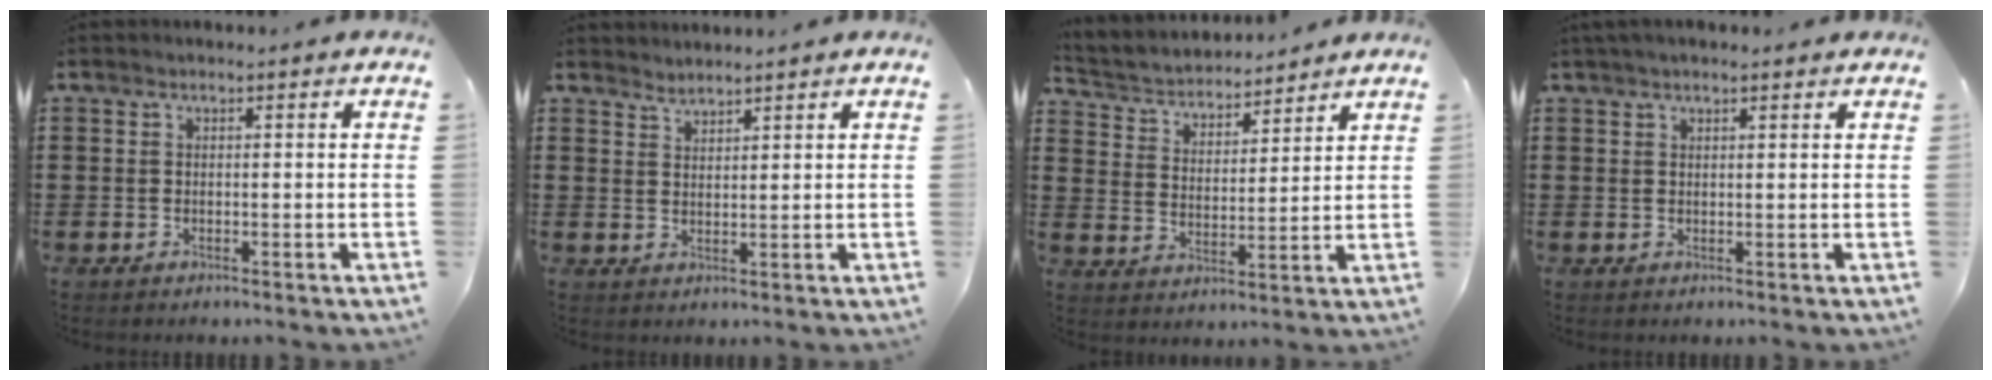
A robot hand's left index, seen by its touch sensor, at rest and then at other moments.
{"total": 1.9, "force": [1.8, 0.0, -0.4], "torque": [0.003, -0.001, 0.037]}
{"total": 3.9, "force": [3.8, 0.9, 0.1], "torque": [-0.025, -0.026, 0.062]}
{"total": 1.4, "force": [1.1, 0.3, 0.8], "torque": [-0.016, 0.004, 0.021]}